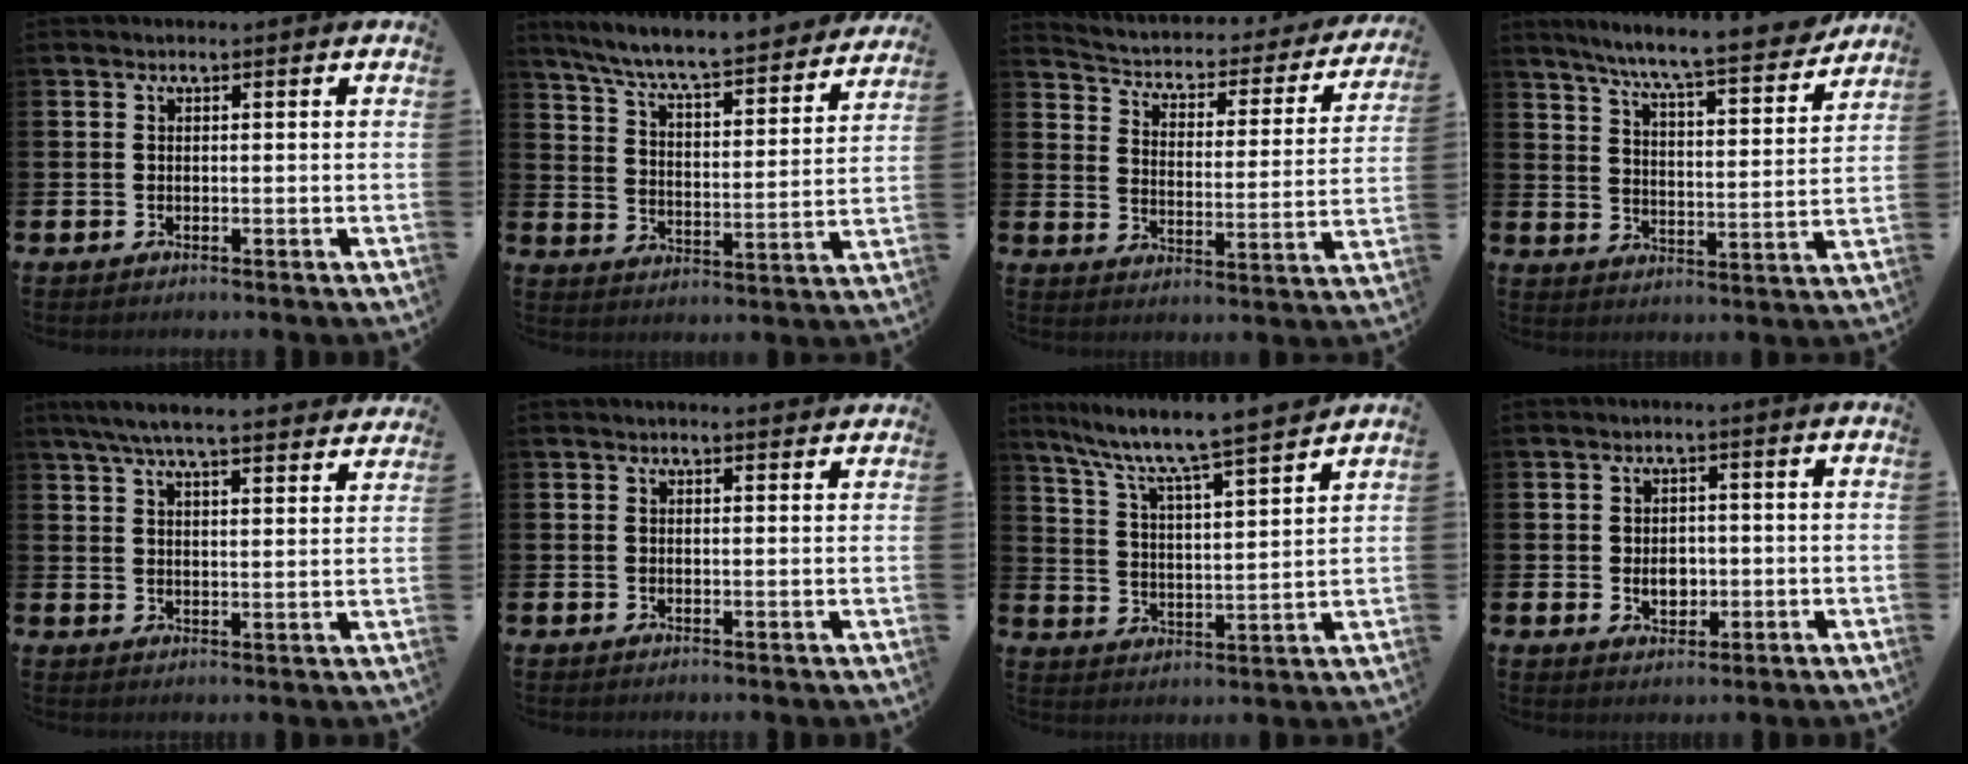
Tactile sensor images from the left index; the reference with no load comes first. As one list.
[{"total": 7.7, "force": [7.2, 0.5, 2.7], "torque": [-0.088, -0.056, 0.122]}, {"total": 3.5, "force": [3.0, 1.6, 1.0], "torque": [-0.046, -0.028, 0.040]}, {"total": 8.4, "force": [7.8, -0.1, 3.1], "torque": [-0.085, -0.056, 0.133]}, {"total": 6.7, "force": [6.4, 0.6, 2.2], "torque": [-0.061, -0.032, 0.114]}, {"total": 1.4, "force": [1.3, 0.1, 0.1], "torque": [0.004, -0.005, 0.023]}, {"total": 7.9, "force": [7.4, 0.1, 2.9], "torque": [-0.092, -0.056, 0.124]}, {"total": 3.1, "force": [-0.1, 2.4, 2.0], "torque": [-0.020, -0.001, -0.010]}]